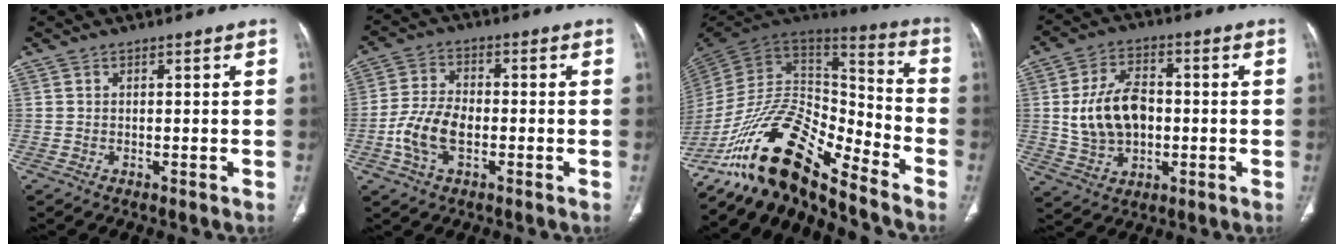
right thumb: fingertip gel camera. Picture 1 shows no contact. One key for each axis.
{"total": 8.8, "fx": -2.5, "fy": 4.9, "fz": 6.8, "tx": -0.143, "ty": 0.016, "tz": -0.050}
{"total": 22.6, "fx": -15.9, "fy": 7.7, "fz": 14.0, "tx": -0.241, "ty": 0.094, "tz": -0.288}
{"total": 12.3, "fx": -0.1, "fy": 8.3, "fz": 9.1, "tx": -0.150, "ty": 0.013, "tz": 0.005}